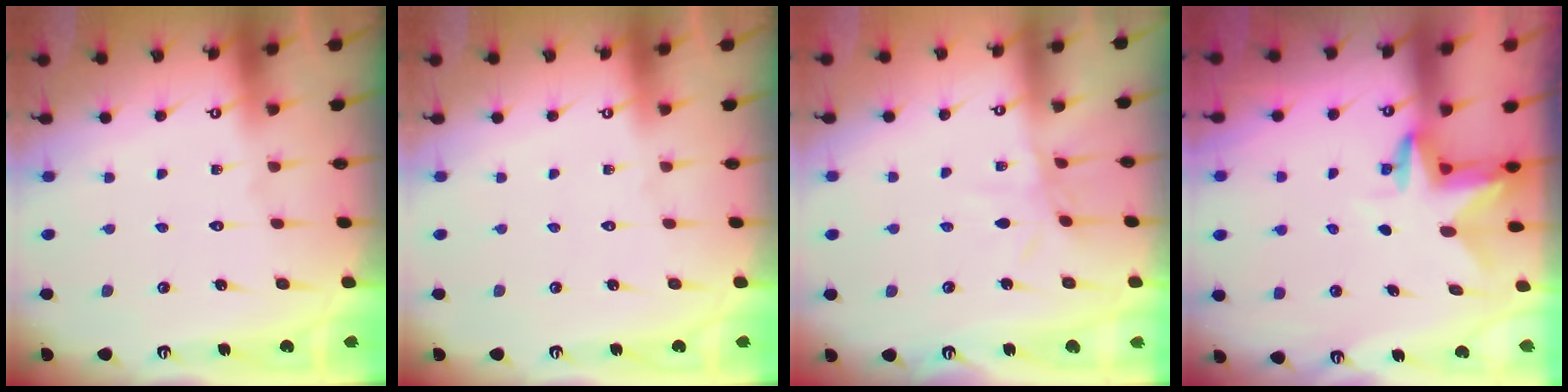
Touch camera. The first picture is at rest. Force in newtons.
{"total": 0.0}
{"total": 5.6, "press": 5.6, "slide": 0.6}
{"total": 3.0, "press": 3.0, "slide": 0.3}